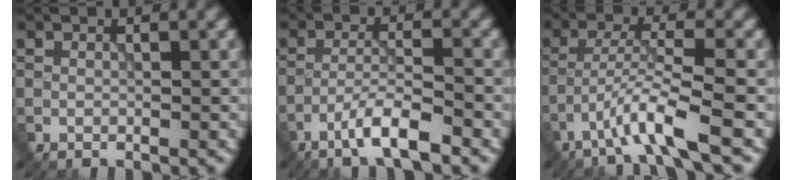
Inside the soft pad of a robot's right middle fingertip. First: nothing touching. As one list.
[{"total": 4.4, "force": [-3.0, 0.5, 3.2], "torque": [-0.058, 0.006, -0.064]}, {"total": 4.7, "force": [-2.9, 0.0, 3.7], "torque": [-0.067, 0.011, -0.065]}]